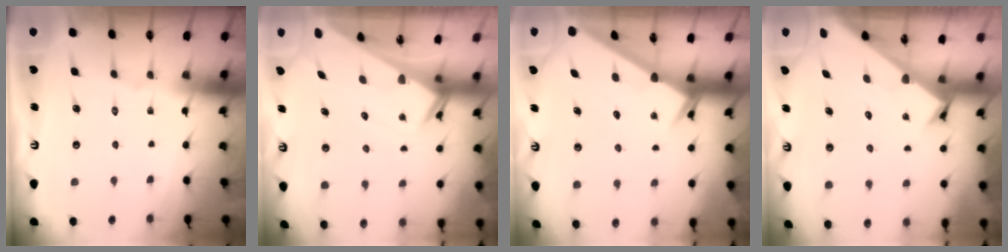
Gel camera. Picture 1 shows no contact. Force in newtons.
{"total": 3.0, "press": 3.0, "slide": 0.1}
{"total": 2.6, "press": 2.6, "slide": 0.2}
{"total": 2.3, "press": 2.3, "slide": 0.2}